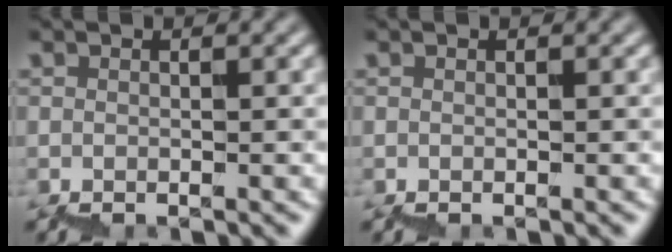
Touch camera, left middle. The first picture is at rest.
{"total": 0.0}